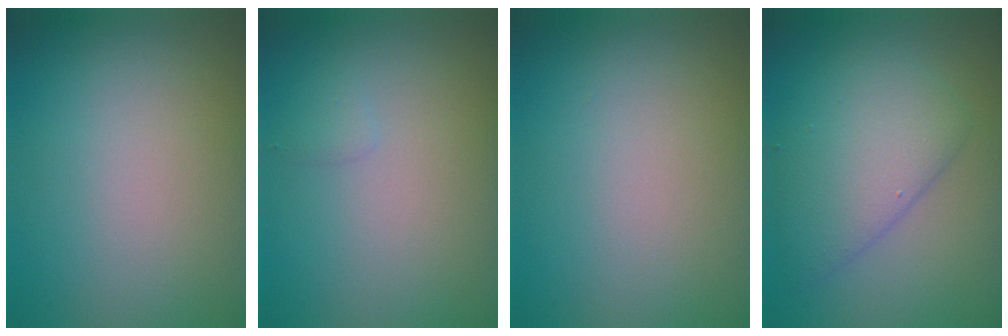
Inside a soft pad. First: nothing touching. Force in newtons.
{"total": 0.7, "press": 0.7, "slide": 0.0}
{"total": 0.0}
{"total": 5.0, "press": 5.0, "slide": 0.3}